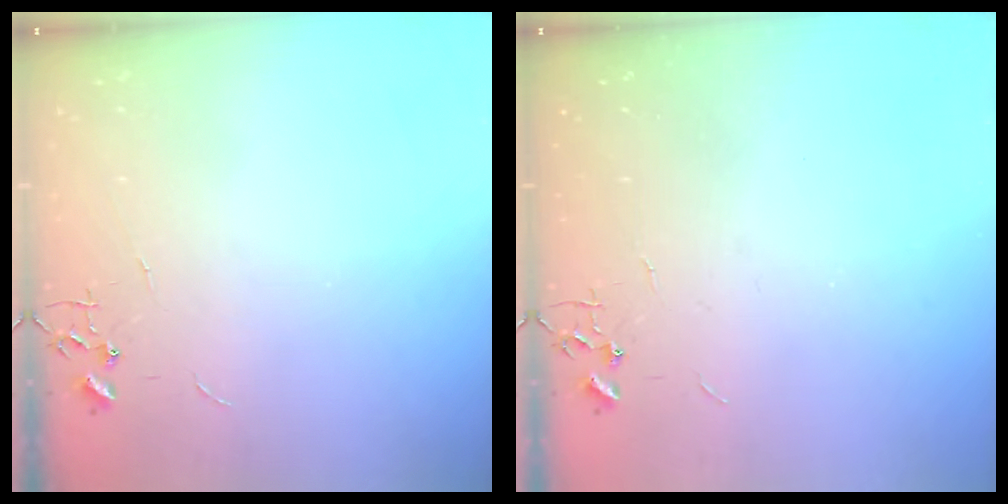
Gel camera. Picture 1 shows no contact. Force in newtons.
{"total": 0.0}